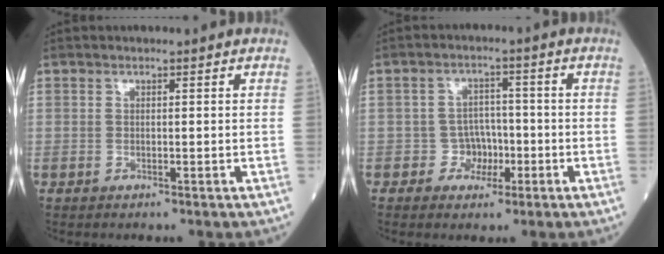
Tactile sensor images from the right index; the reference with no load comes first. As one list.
[{"total": 3.9, "force": [-1.3, 3.6, 0.8], "torque": [0.002, 0.013, -0.020]}]